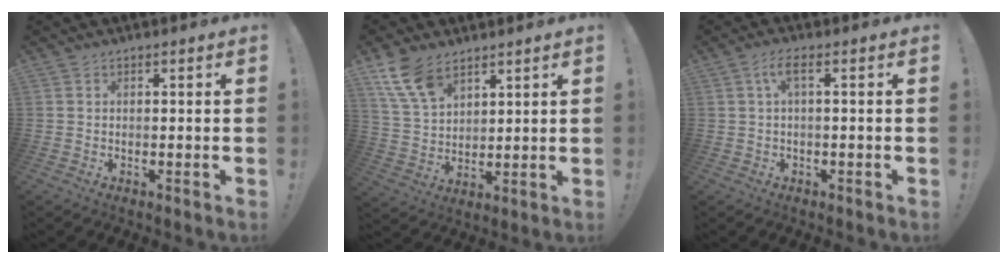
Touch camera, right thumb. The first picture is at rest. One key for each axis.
{"total": 11.4, "fx": 7.4, "fy": 6.3, "fz": 5.9, "tx": -0.115, "ty": -0.032, "tz": 0.147}
{"total": 3.9, "fx": 0.8, "fy": 0.9, "fz": 3.7, "tx": -0.070, "ty": 0.003, "tz": 0.012}